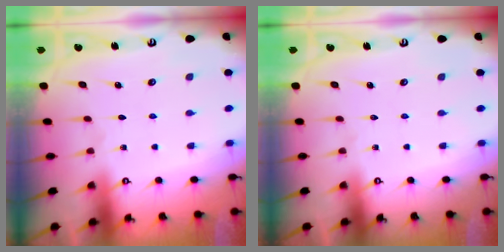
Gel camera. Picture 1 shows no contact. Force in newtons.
{"total": 0.0}